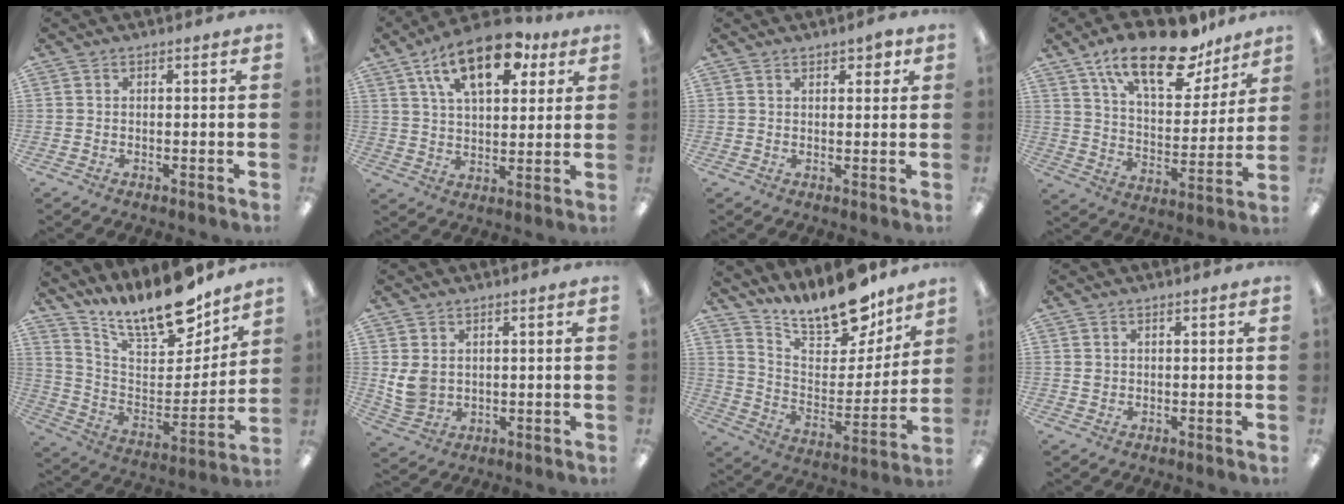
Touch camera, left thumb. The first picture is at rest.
{"total": 17.2, "force": [9.3, 8.7, 11.6], "torque": [-0.172, -0.030, 0.157]}
{"total": 2.3, "force": [1.6, 1.0, 1.2], "torque": [-0.008, -0.004, 0.025]}
{"total": 20.6, "force": [14.3, 8.2, 12.3], "torque": [-0.191, -0.085, 0.242]}
{"total": 17.2, "force": [14.6, 5.0, 7.6], "torque": [-0.134, -0.111, 0.256]}
{"total": 5.3, "force": [1.5, 4.2, 3.0], "torque": [-0.064, -0.003, 0.029]}
{"total": 16.0, "force": [14.0, 5.3, 5.7], "torque": [-0.101, -0.113, 0.245]}
{"total": 0.9, "force": [0.4, 0.8, 0.4], "torque": [-0.009, 0.003, 0.006]}